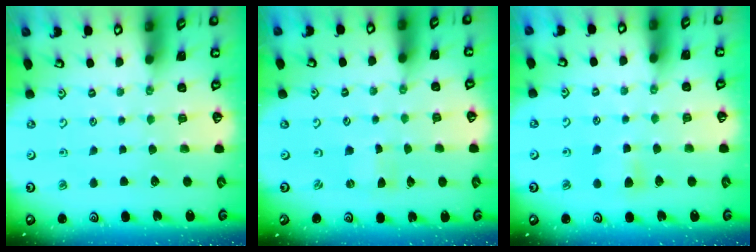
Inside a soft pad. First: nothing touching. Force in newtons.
{"total": 0.0}
{"total": 4.2, "press": 4.1, "slide": 0.6}